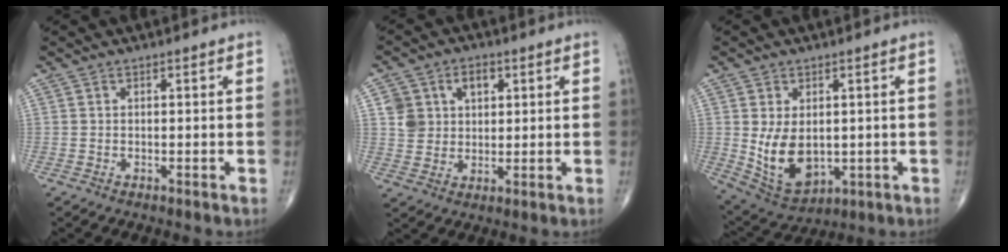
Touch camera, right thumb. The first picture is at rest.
{"total": 8.0, "force": [2.8, 6.5, 3.8], "torque": [-0.033, -0.006, 0.052]}
{"total": 10.5, "force": [-0.2, 6.8, 7.9], "torque": [-0.123, -0.012, 0.020]}